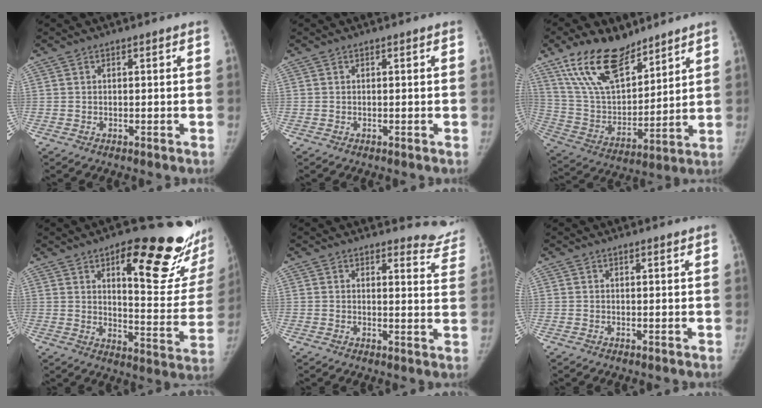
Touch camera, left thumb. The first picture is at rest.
{"total": 0.0}
{"total": 19.3, "force": [13.3, 8.9, 10.8], "torque": [-0.158, -0.059, 0.256]}
{"total": 25.3, "force": [13.7, 8.1, 19.7], "torque": [-0.211, -0.063, 0.189]}
{"total": 8.8, "force": [8.5, 2.0, -0.2], "torque": [0.044, -0.085, 0.066]}
{"total": 0.8, "force": [0.6, 0.1, 0.4], "torque": [-0.008, -0.003, 0.011]}